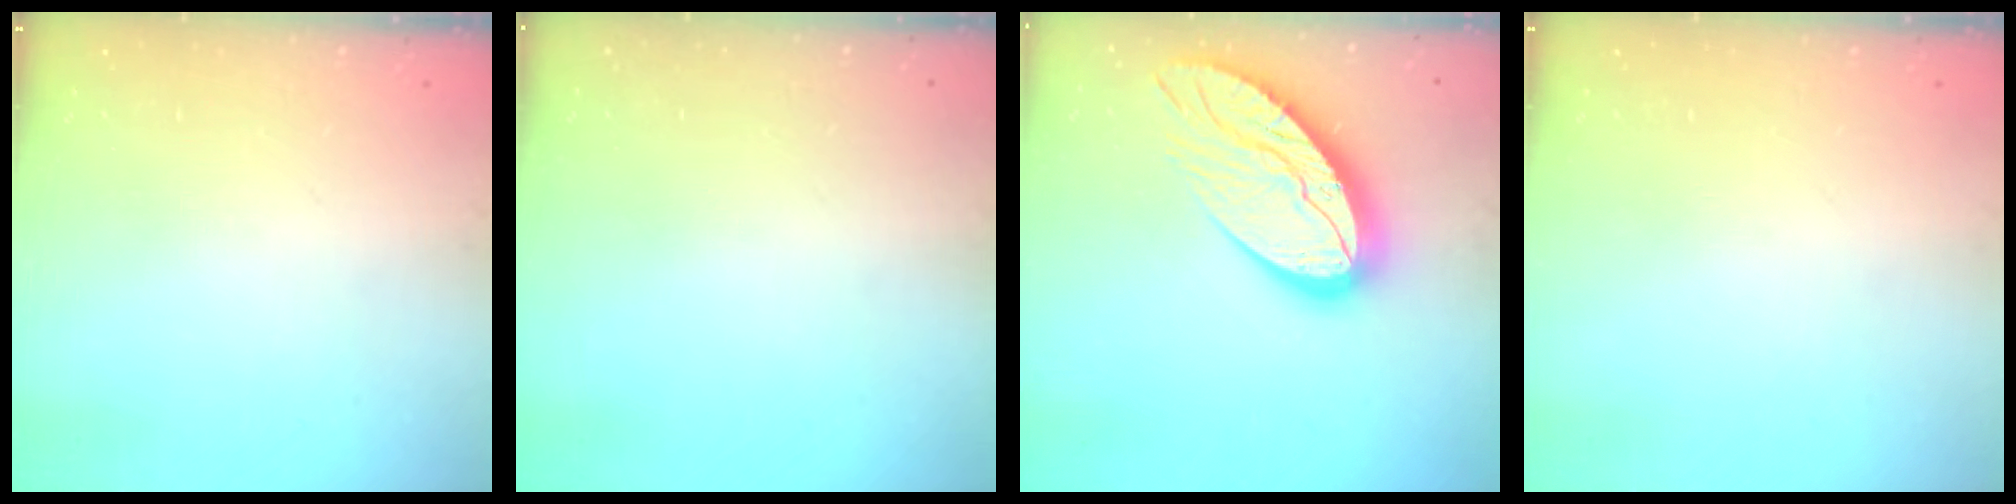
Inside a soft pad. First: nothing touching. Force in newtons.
{"total": 0.0}
{"total": 18.9, "press": 18.9, "slide": 1.5}
{"total": 0.0}